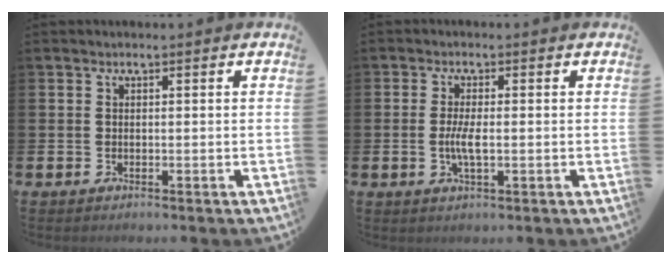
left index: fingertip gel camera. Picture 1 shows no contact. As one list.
[{"total": 3.0, "force": [-0.5, 0.8, 2.8], "torque": [-0.047, -0.002, -0.010]}]